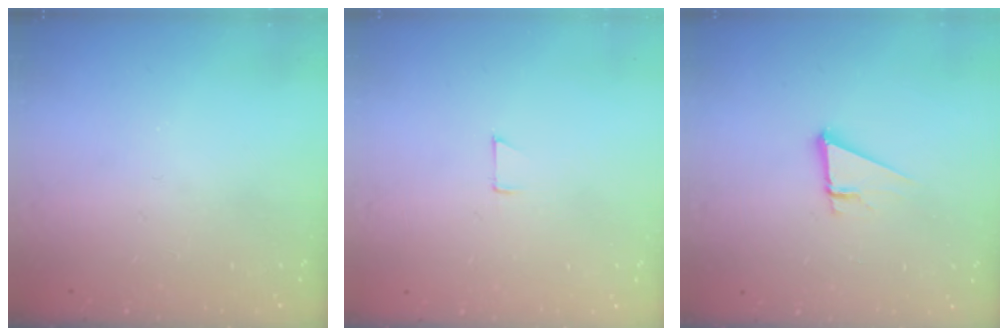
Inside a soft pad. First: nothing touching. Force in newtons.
{"total": 4.1, "press": 4.1, "slide": 0.3}
{"total": 3.6, "press": 3.6, "slide": 0.3}